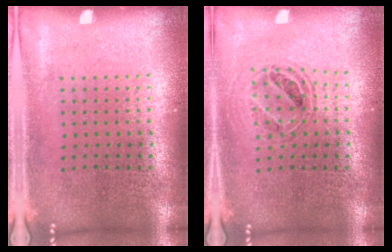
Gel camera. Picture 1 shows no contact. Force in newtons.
{"total": 0.9, "press": 0.9, "slide": 0.1}